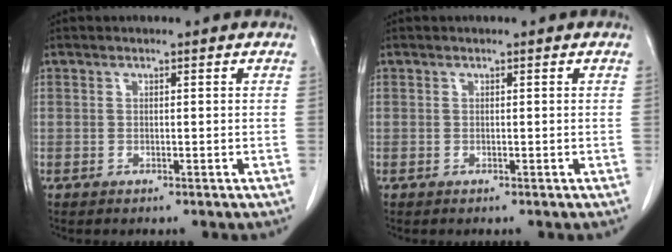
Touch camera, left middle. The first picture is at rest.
{"total": 0.0}